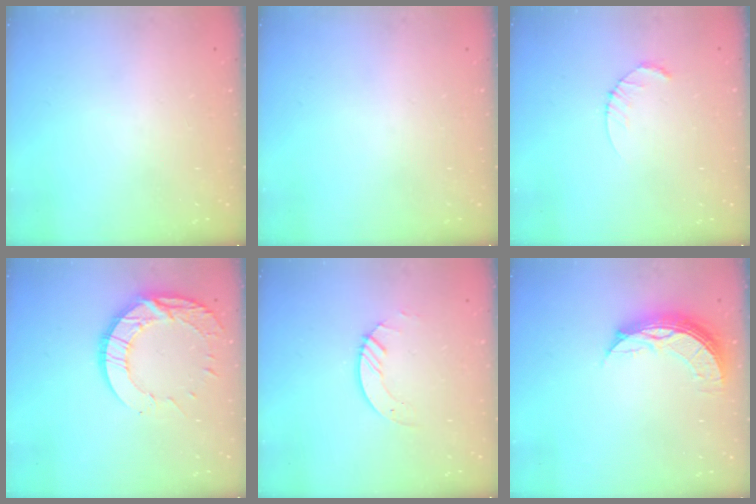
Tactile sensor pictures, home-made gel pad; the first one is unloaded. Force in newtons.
{"total": 0.0}
{"total": 2.6, "press": 2.6, "slide": 0.4}
{"total": 13.6, "press": 13.5, "slide": 1.1}
{"total": 2.6, "press": 2.6, "slide": 0.3}
{"total": 8.4, "press": 8.4, "slide": 0.8}